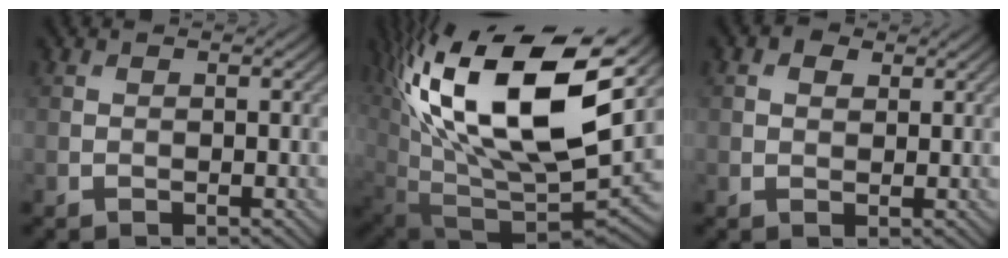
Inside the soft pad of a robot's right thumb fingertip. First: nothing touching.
{"total": 19.9, "force": [7.5, 10.0, 15.4], "torque": [-0.315, 0.013, 0.143]}
{"total": 1.9, "force": [0.9, 1.3, 1.0], "torque": [-0.021, 0.003, 0.015]}